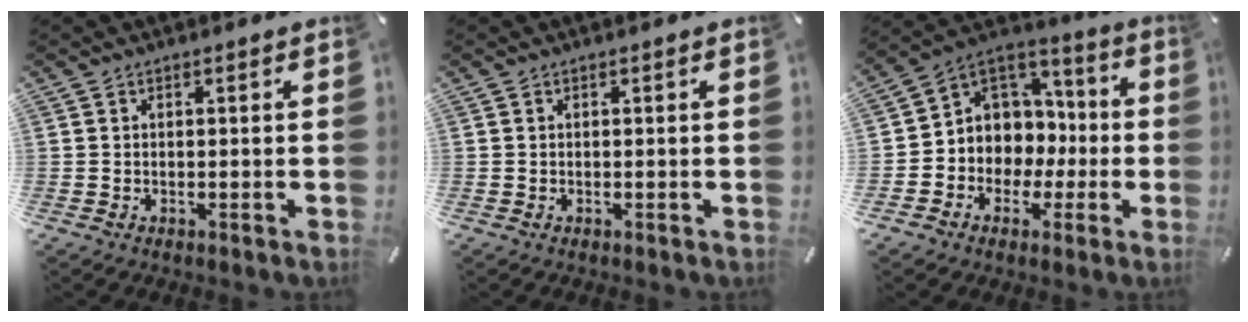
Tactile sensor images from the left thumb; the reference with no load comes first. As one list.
[{"total": 0.0}, {"total": 8.2, "force": [0.0, 8.2, 0.0], "torque": [-0.006, -0.019, 0.010]}]